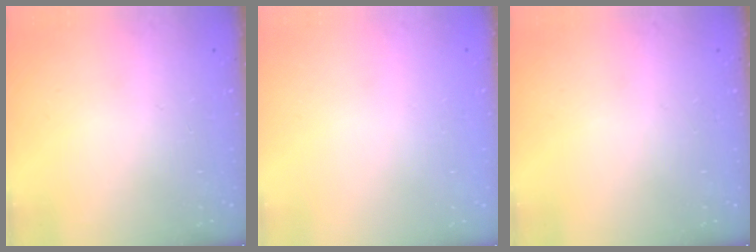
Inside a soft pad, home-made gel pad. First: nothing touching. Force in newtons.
{"total": 0.0}
{"total": 0.0}